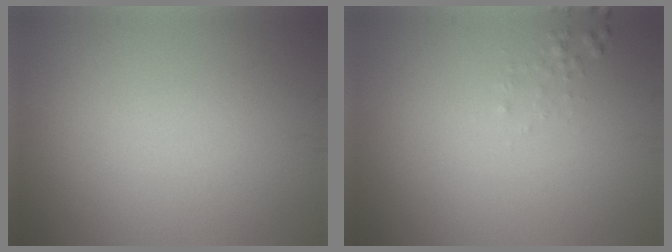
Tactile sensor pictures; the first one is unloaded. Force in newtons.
{"total": 0.6, "press": 0.6, "slide": 0.0}